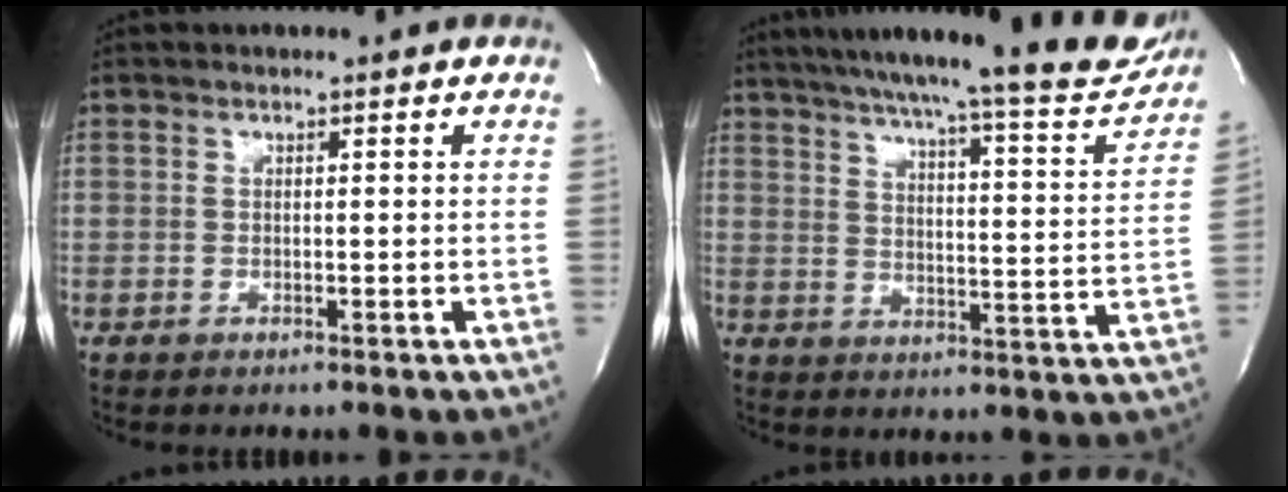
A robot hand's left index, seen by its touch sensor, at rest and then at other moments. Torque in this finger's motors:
{"motor_torque": [0.07, -0.16, 0.57, 0.17]}